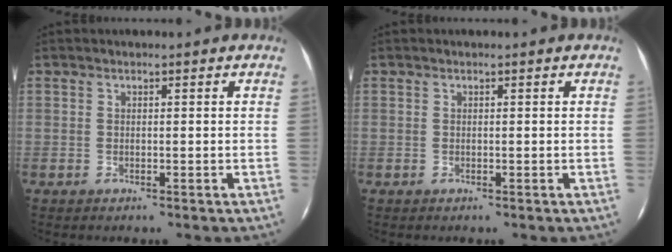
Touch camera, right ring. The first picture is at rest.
{"total": 0.0}